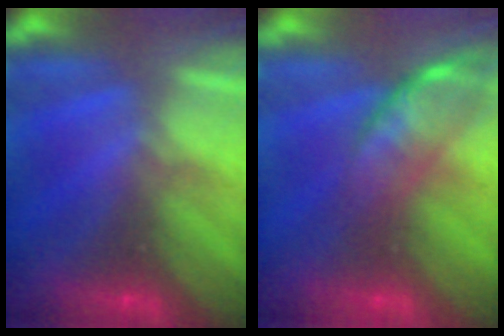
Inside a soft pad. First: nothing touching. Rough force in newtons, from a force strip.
{"total": 2.7}